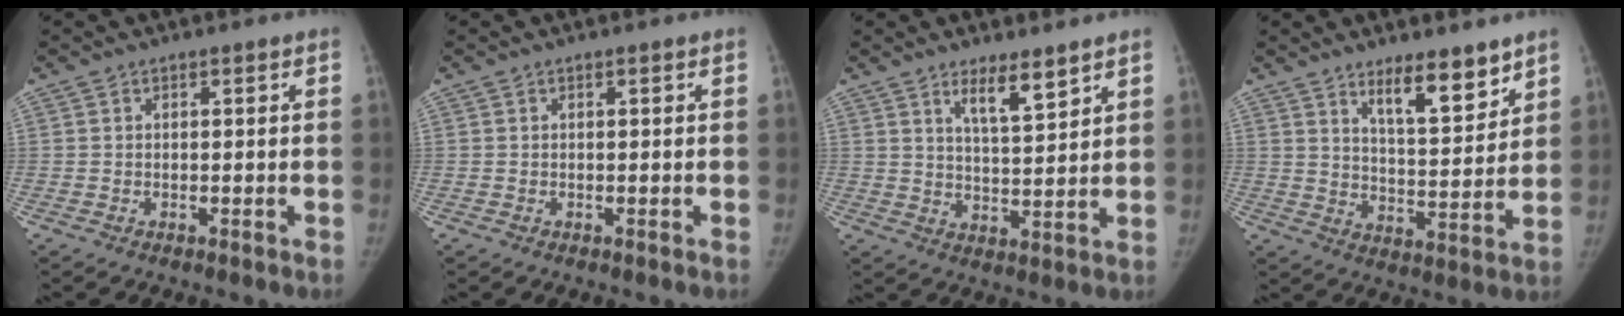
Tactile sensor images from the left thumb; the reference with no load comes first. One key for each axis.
{"total": 0.0}
{"total": 6.4, "fx": 4.5, "fy": 1.4, "fz": 4.3, "tx": -0.064, "ty": -0.039, "tz": 0.079}
{"total": 10.3, "fx": 7.3, "fy": 3.0, "fz": 6.6, "tx": -0.083, "ty": -0.061, "tz": 0.124}